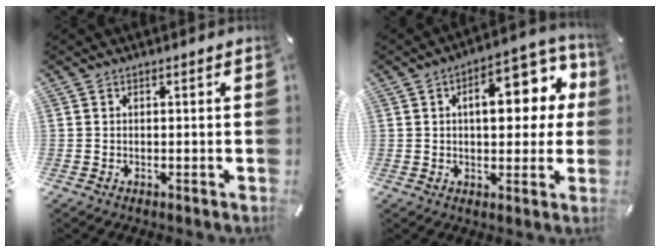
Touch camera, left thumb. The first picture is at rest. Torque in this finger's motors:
{"motor_torque": [1.87, 2.90, 1.29, -0.97, 0.41]}